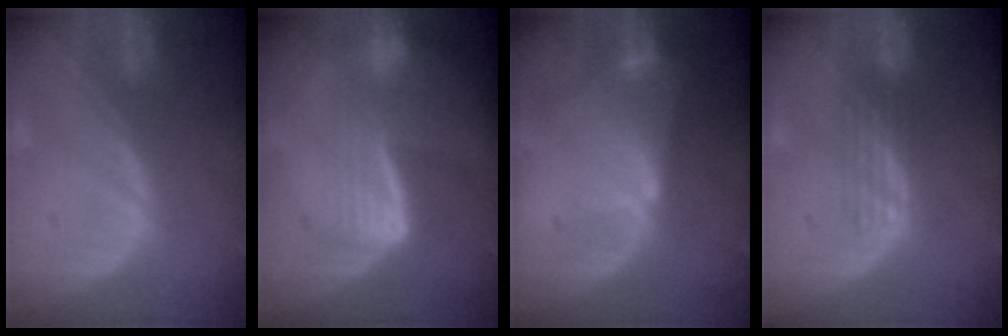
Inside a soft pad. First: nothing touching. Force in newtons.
{"total": 6.7, "press": 5.7, "slide": 3.6}
{"total": 6.5, "press": 6.1, "slide": 2.3}
{"total": 2.8, "press": 2.5, "slide": 1.3}